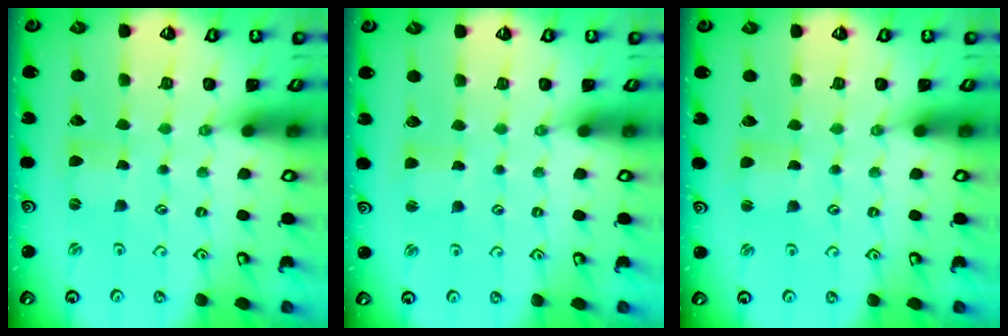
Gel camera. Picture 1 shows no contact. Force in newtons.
{"total": 1.3, "press": 1.3, "slide": 0.3}
{"total": 1.5, "press": 1.5, "slide": 0.1}